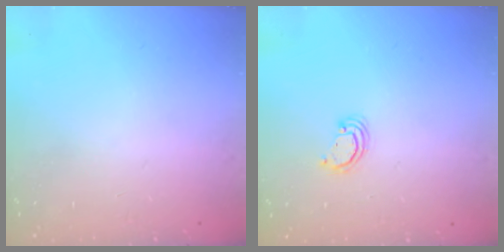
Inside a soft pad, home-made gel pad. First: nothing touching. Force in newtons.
{"total": 2.0, "press": 2.0, "slide": 0.2}